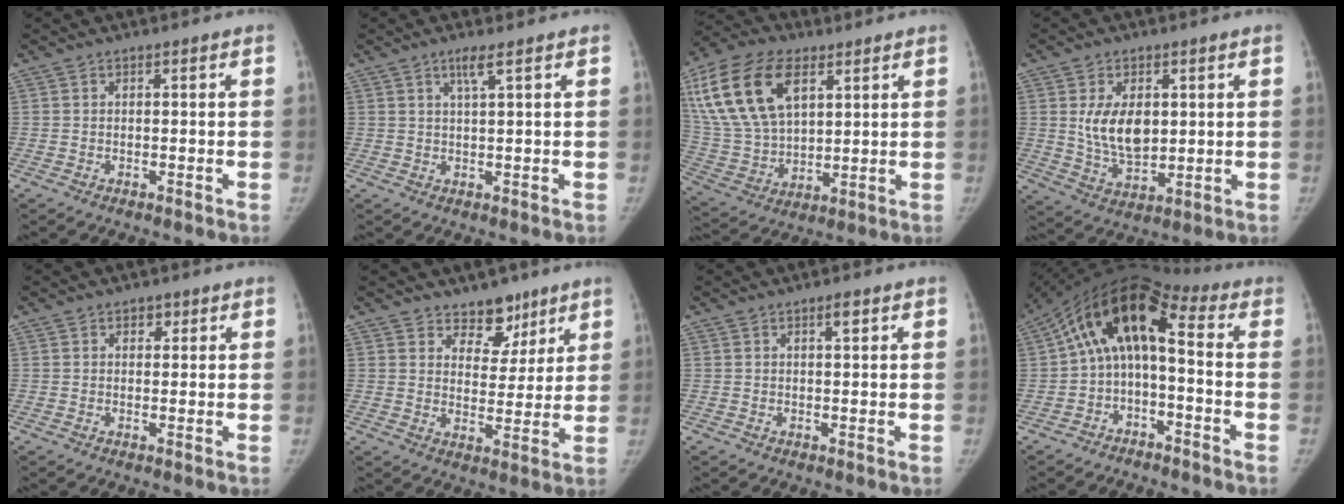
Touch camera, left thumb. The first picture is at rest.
{"total": 2.7, "force": [1.6, 0.0, 2.2], "torque": [-0.051, -0.006, 0.033]}
{"total": 21.4, "force": [9.0, 12.4, 15.0], "torque": [-0.294, -0.013, 0.172]}
{"total": 9.9, "force": [1.8, 6.1, 7.6], "torque": [-0.110, -0.024, 0.044]}
{"total": 1.8, "force": [1.0, 1.3, 0.8], "torque": [0.003, -0.003, 0.011]}
{"total": 7.4, "force": [5.4, 4.6, 2.1], "torque": [0.013, -0.040, 0.083]}
{"total": 1.7, "force": [0.9, 0.4, 1.4], "torque": [-0.019, -0.002, 0.013]}
{"total": 13.6, "force": [-0.5, 6.7, 11.8], "torque": [-0.203, 0.075, -0.021]}